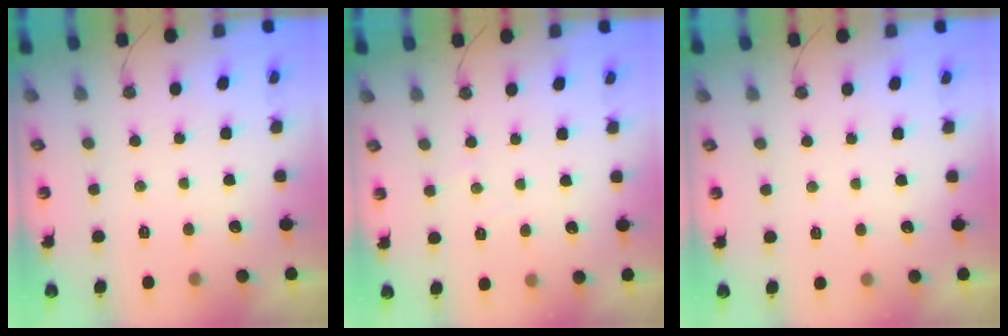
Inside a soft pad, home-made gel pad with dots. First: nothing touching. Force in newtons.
{"total": 2.6, "press": 2.5, "slide": 0.5}
{"total": 3.1, "press": 3.0, "slide": 0.5}